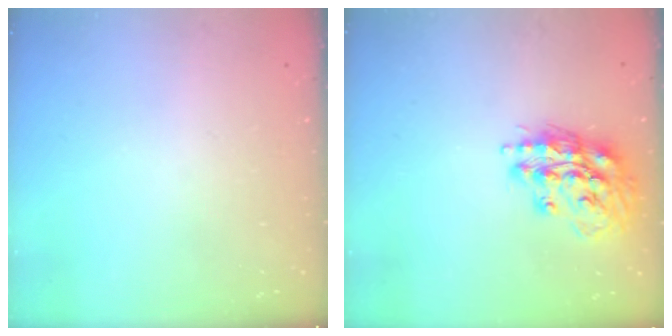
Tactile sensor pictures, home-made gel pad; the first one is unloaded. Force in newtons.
{"total": 15.3, "press": 15.2, "slide": 1.9}